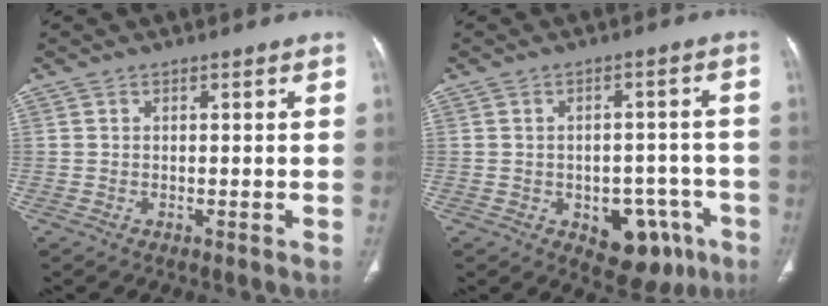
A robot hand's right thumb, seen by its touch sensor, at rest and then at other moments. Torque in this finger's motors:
{"motor_torque": [2.24, 2.21, 0.75, -0.46, 0.03]}